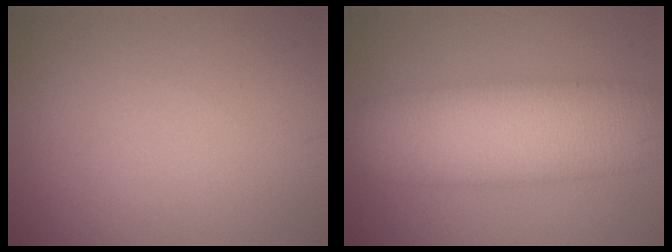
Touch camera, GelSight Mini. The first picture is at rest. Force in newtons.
{"total": 10.7, "press": 10.6, "slide": 0.7}